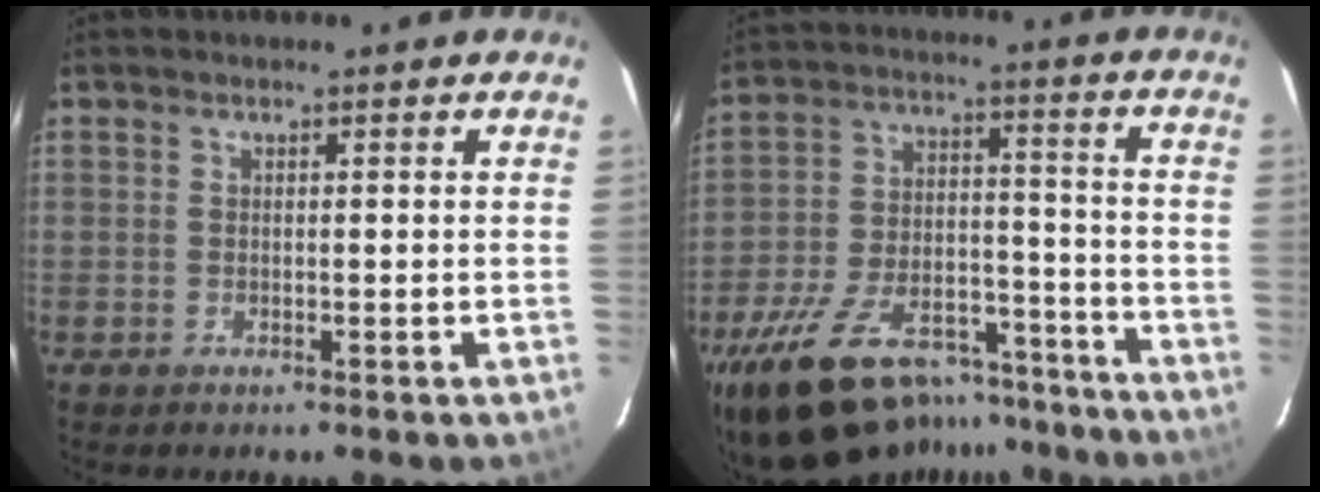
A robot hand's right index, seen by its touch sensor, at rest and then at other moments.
{"total": 23.4, "force": [-17.9, 10.5, 10.8], "torque": [-0.218, 0.015, -0.261]}